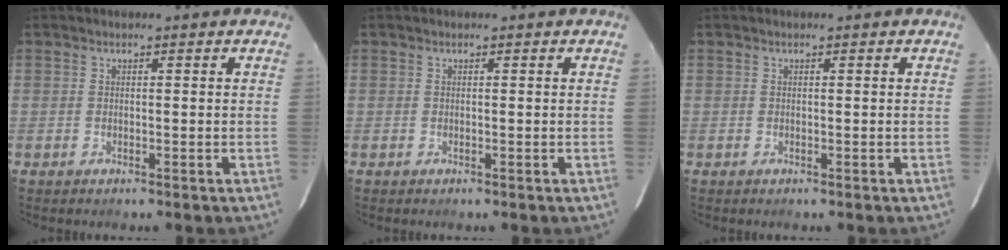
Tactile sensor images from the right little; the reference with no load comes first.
{"total": 0.0}
{"total": 0.0}